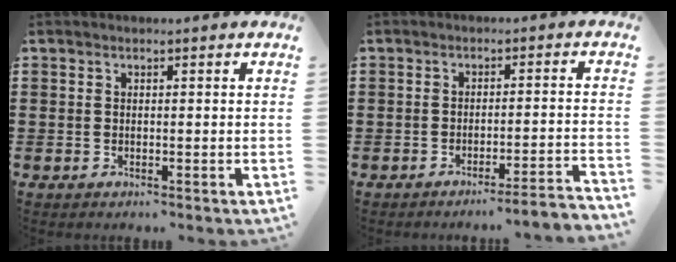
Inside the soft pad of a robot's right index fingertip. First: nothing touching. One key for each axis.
{"total": 3.4, "fx": -3.0, "fy": -0.5, "fz": 1.6, "tx": -0.027, "ty": -0.011, "tz": -0.060}